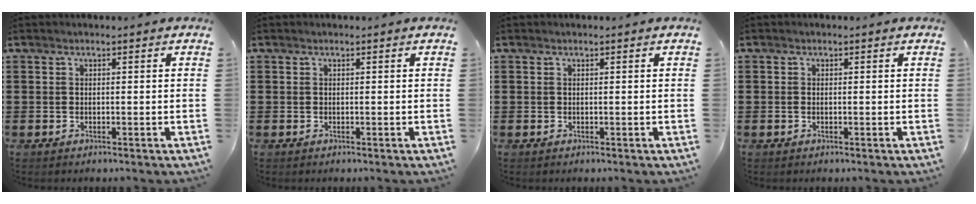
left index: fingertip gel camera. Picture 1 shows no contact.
{"total": 0.0}
{"total": 0.0}
{"total": 0.5, "force": [-0.1, 0.3, 0.4], "torque": [-0.011, -0.002, -0.002]}